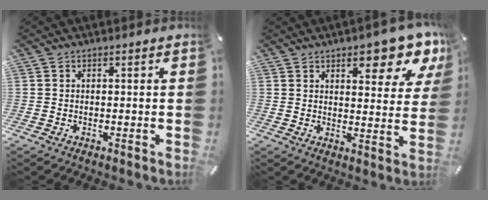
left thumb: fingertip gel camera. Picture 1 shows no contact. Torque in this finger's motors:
{"motor_torque": [1.81, 1.98, 1.22, -1.06, 0.26]}